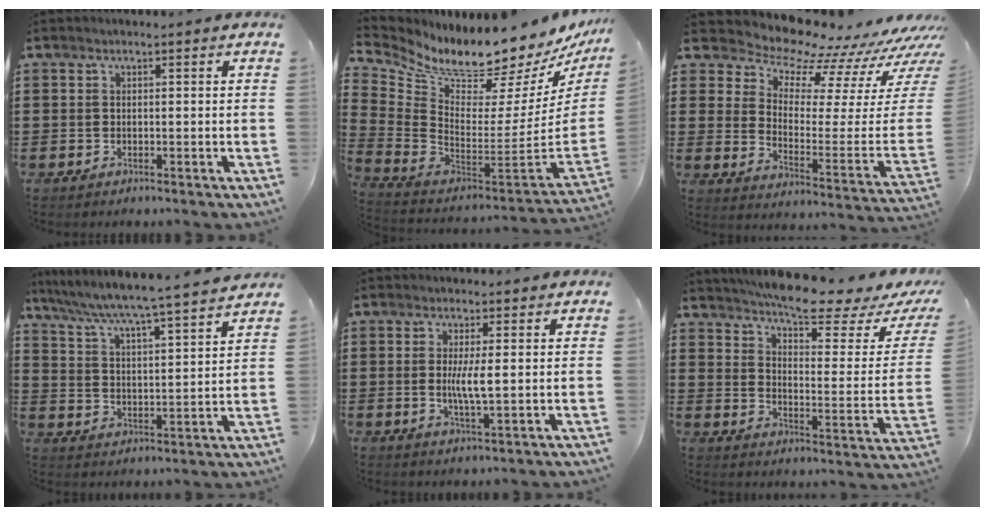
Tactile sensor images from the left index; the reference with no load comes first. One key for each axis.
{"total": 8.4, "fx": 8.0, "fy": 0.7, "fz": 2.4, "tx": -0.085, "ty": -0.082, "tz": 0.127}
{"total": 8.1, "fx": 7.7, "fy": 1.9, "fz": 1.6, "tx": -0.046, "ty": -0.095, "tz": 0.122}
{"total": 5.3, "fx": 4.8, "fy": -0.7, "fz": 2.0, "tx": -0.062, "ty": -0.041, "tz": 0.073}
{"total": 4.1, "fx": 0.3, "fy": 0.5, "fz": 4.0, "tx": -0.075, "ty": -0.004, "tz": 0.004}
{"total": 8.1, "fx": 7.0, "fy": -0.3, "fz": 4.1, "tx": -0.083, "ty": -0.056, "tz": 0.114}